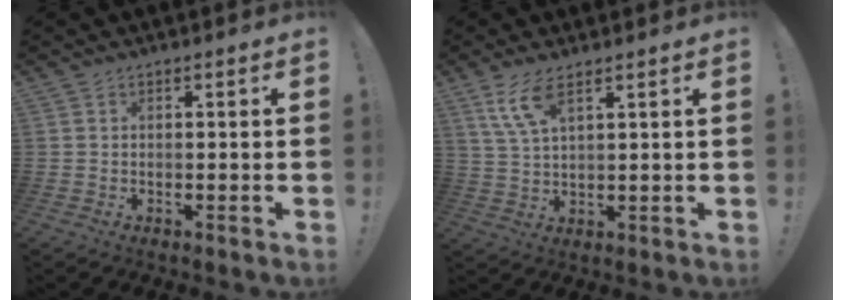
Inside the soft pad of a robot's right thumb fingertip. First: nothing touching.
{"total": 7.7, "force": [4.3, 2.5, 5.8], "torque": [-0.112, -0.008, 0.081]}